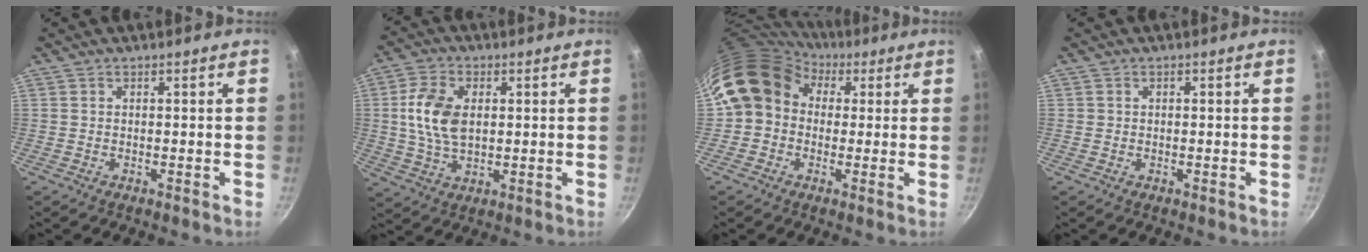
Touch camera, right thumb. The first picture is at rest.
{"total": 10.1, "force": [1.4, 6.3, 7.8], "torque": [-0.141, 0.002, 0.025]}
{"total": 11.8, "force": [3.0, 9.9, 5.8], "torque": [-0.077, 0.018, 0.033]}
{"total": 0.0}